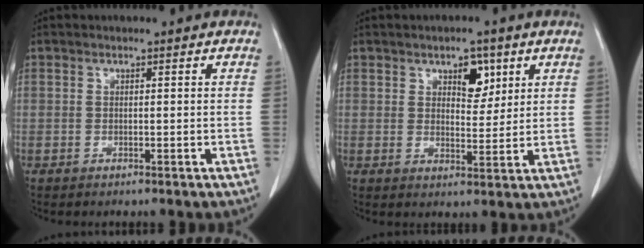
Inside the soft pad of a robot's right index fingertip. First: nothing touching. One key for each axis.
{"total": 4.8, "fx": 2.5, "fy": 2.5, "fz": 3.3, "tx": -0.044, "ty": 0.001, "tz": 0.039}